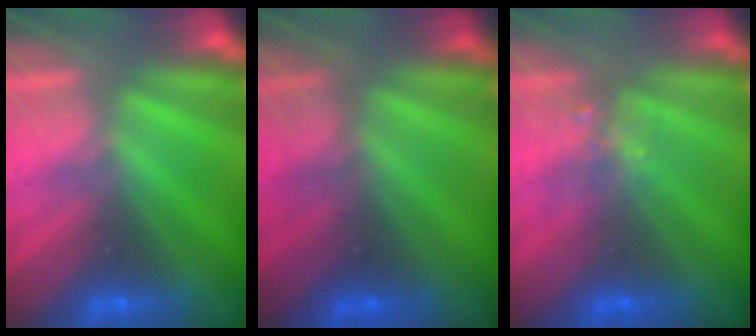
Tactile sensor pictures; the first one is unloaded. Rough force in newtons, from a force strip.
{"total": 2.4}
{"total": 2.3}